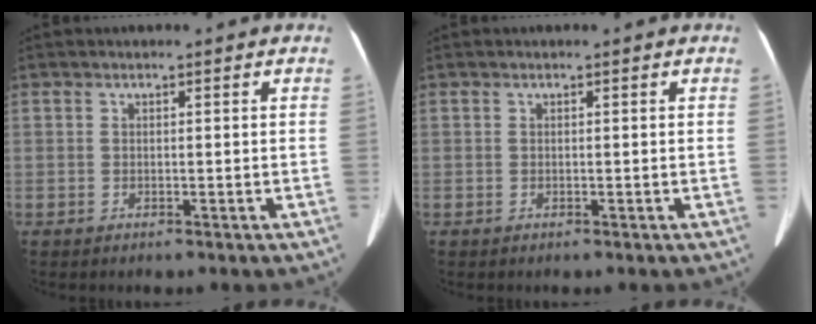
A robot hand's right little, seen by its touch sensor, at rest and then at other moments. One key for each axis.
{"total": 0.0}